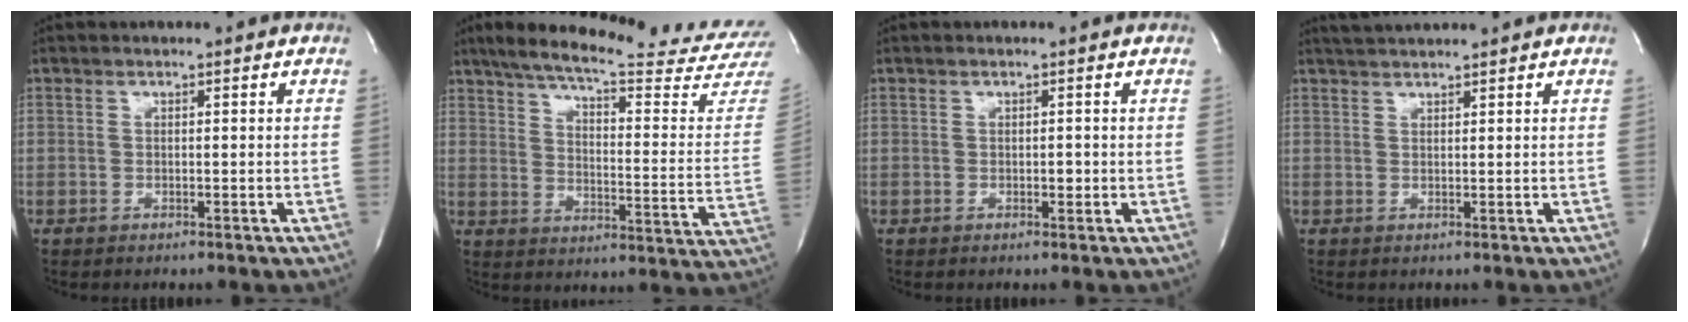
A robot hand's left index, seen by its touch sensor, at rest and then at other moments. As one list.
[{"total": 26.4, "force": [23.8, 0.1, 11.4], "torque": [-0.179, -0.088, 0.301]}, {"total": 0.8, "force": [-0.1, 0.5, 0.6], "torque": [-0.007, 0.001, -0.002]}, {"total": 3.6, "force": [3.4, -0.4, 1.1], "torque": [-0.016, 0.027, 0.062]}]